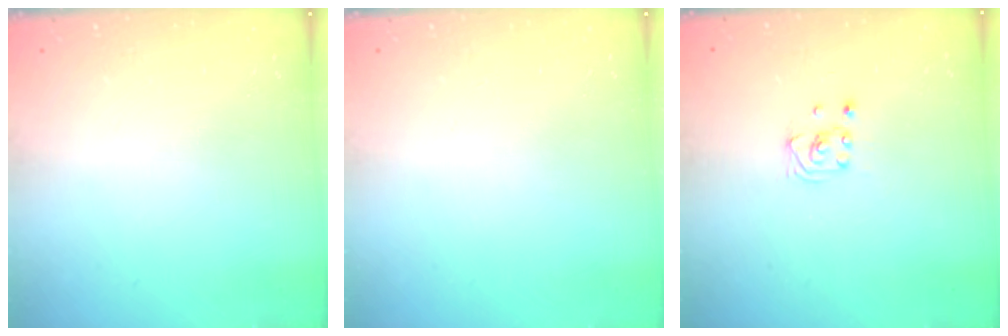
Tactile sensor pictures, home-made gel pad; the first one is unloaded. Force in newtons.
{"total": 0.0}
{"total": 2.0, "press": 2.0, "slide": 0.1}